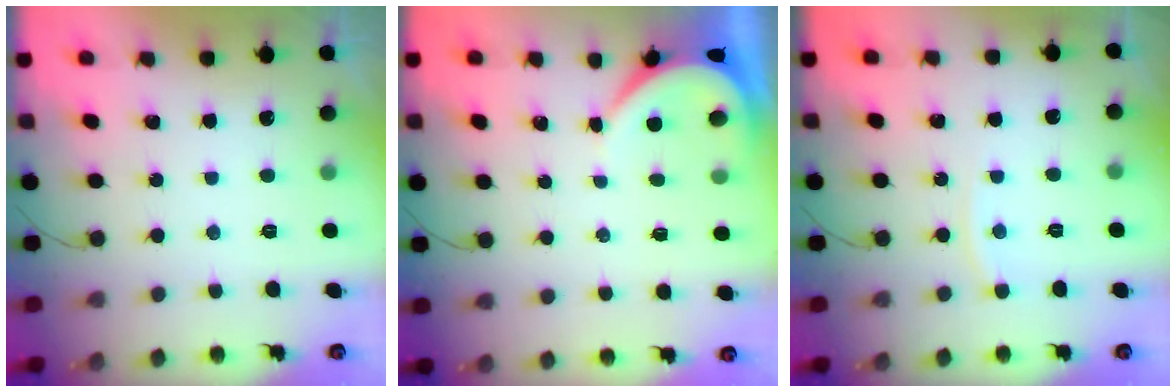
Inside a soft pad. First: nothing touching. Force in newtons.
{"total": 3.5, "press": 3.4, "slide": 0.5}
{"total": 3.4, "press": 3.4, "slide": 0.3}